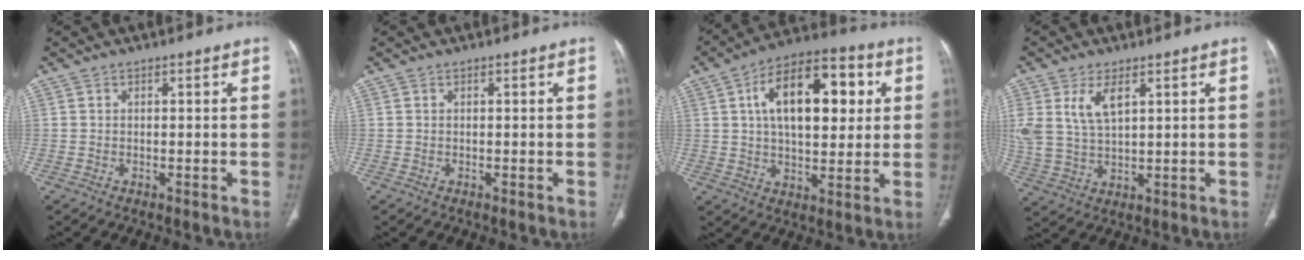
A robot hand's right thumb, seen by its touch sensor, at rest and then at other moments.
{"total": 0.0}
{"total": 18.7, "force": [4.7, 9.8, 15.2], "torque": [-0.207, 0.013, 0.068]}
{"total": 8.6, "force": [3.5, 4.4, 6.5], "torque": [-0.138, -0.007, 0.080]}